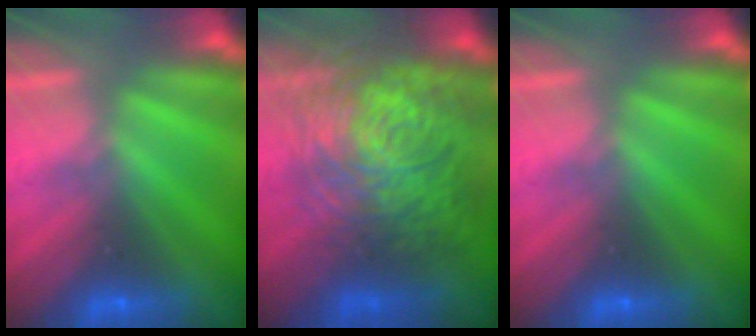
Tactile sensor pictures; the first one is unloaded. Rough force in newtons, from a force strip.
{"total": 11.0}
{"total": 0.0}